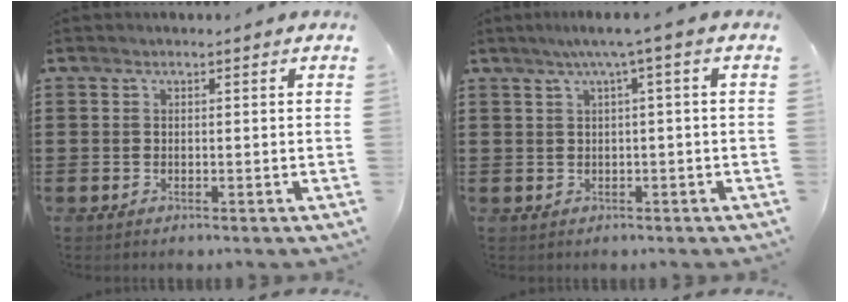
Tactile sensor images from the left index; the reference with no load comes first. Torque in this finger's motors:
{"motor_torque": [0.53, -0.50, 0.30, 0.10]}